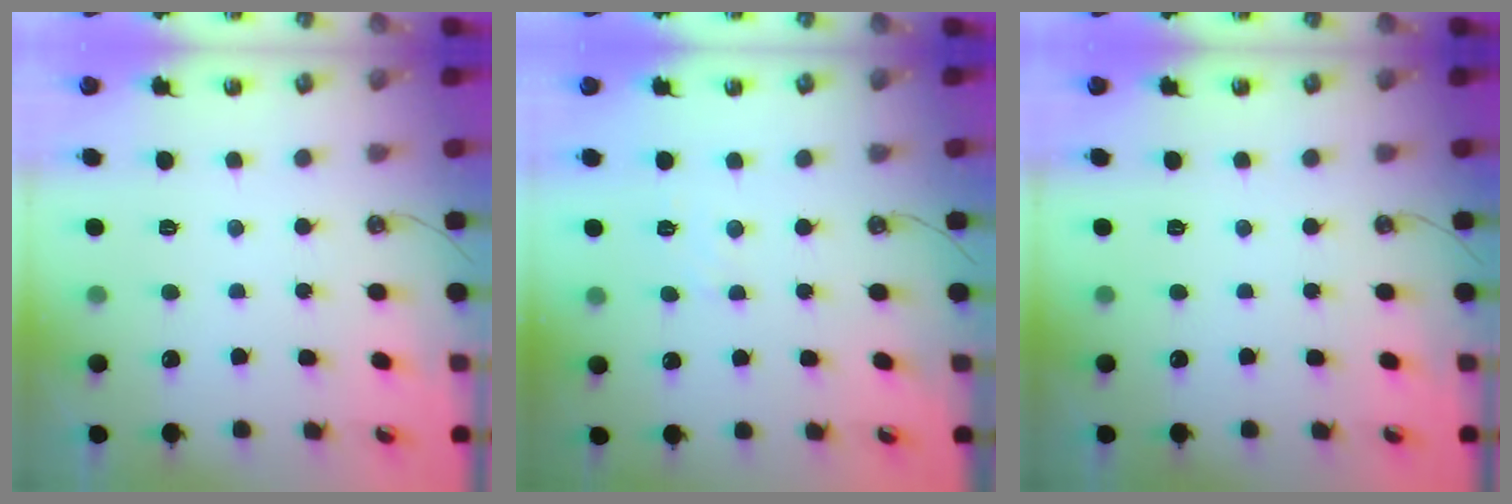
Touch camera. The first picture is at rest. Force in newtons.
{"total": 3.8, "press": 3.8, "slide": 0.6}
{"total": 0.0}